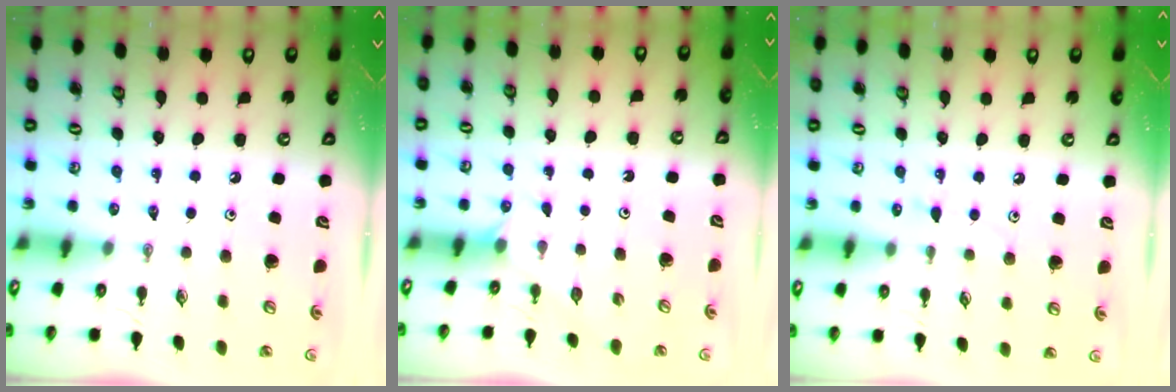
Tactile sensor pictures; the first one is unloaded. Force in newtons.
{"total": 1.9, "press": 1.9, "slide": 0.3}
{"total": 5.7, "press": 5.6, "slide": 0.7}